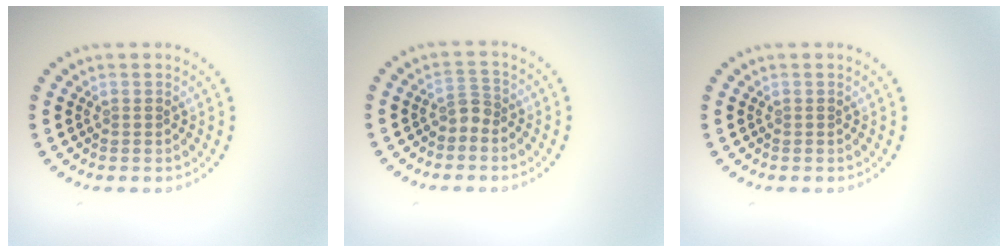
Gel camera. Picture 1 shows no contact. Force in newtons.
{"total": 1.5, "press": 1.1, "slide": 1.0}
{"total": 0.0}